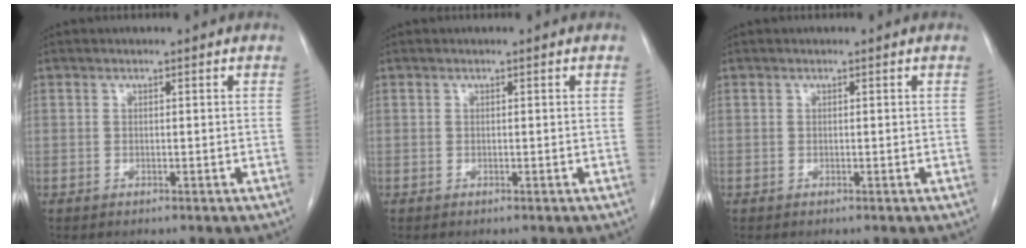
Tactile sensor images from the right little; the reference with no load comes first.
{"total": 0.0}
{"total": 0.0}